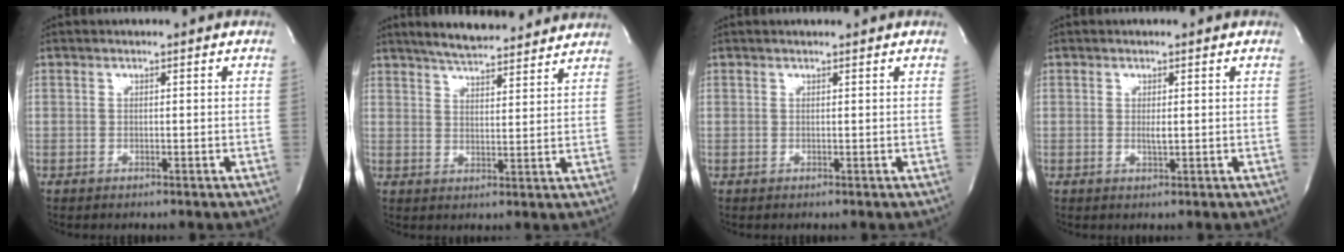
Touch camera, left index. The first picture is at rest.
{"total": 12.9, "force": [11.6, 2.1, 5.2], "torque": [-0.082, 0.014, 0.164]}
{"total": 1.1, "force": [1.0, 0.0, 0.4], "torque": [-0.008, 0.011, 0.018]}
{"total": 1.2, "force": [0.1, 0.2, 1.1], "torque": [-0.026, -0.003, 0.002]}